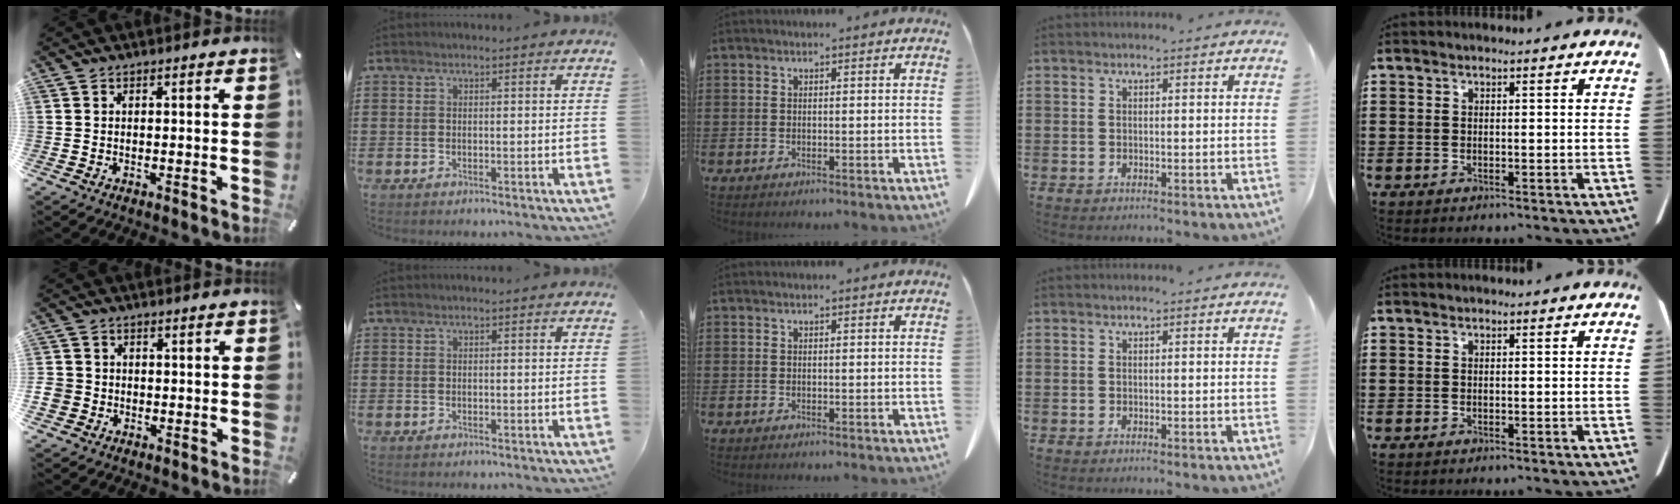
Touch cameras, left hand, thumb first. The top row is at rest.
{"thumb": {"total": 3.8, "force": [-0.7, 3.6, 0.8], "torque": [-0.019, 0.004, -0.013]}}